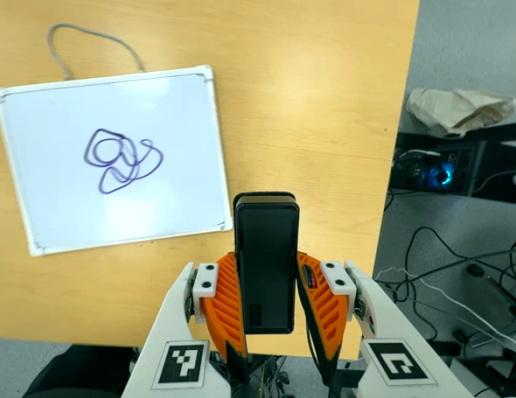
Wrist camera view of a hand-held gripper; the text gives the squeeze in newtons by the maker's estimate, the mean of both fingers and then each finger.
{"total": 4.7, "left": 3.3, "right": 6.0}